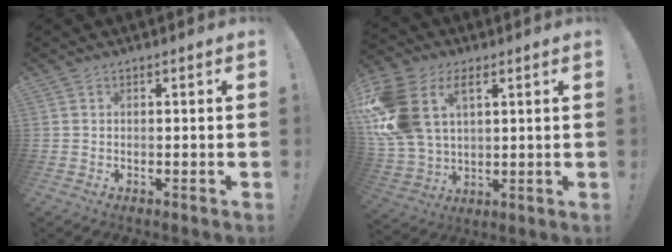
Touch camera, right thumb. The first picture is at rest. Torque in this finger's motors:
{"motor_torque": [0.56, 0.73, 1.71, 1.06, 0.33]}